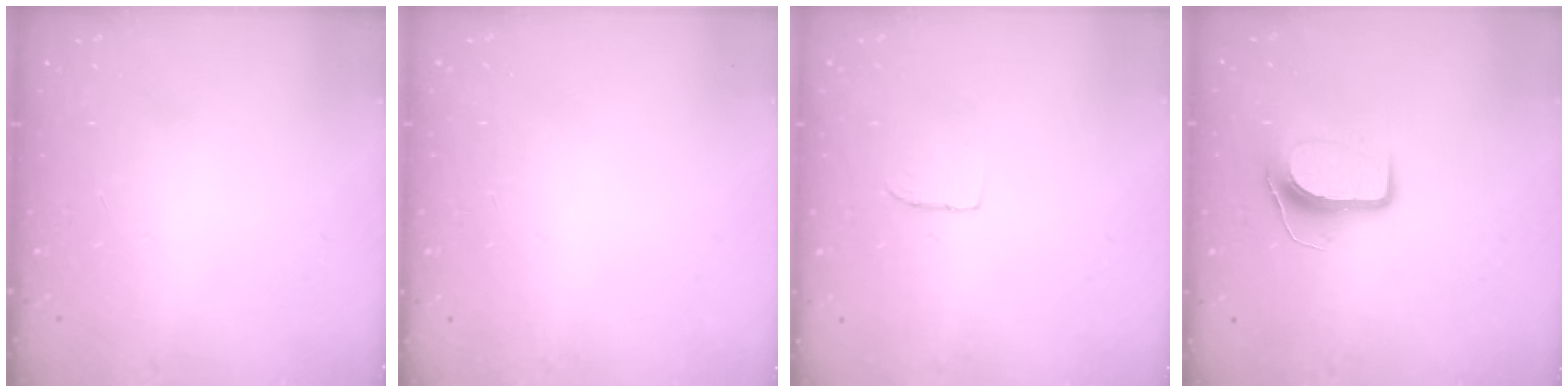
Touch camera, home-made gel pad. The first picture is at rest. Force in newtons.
{"total": 0.0}
{"total": 2.4, "press": 2.4, "slide": 0.1}
{"total": 8.7, "press": 8.7, "slide": 0.7}